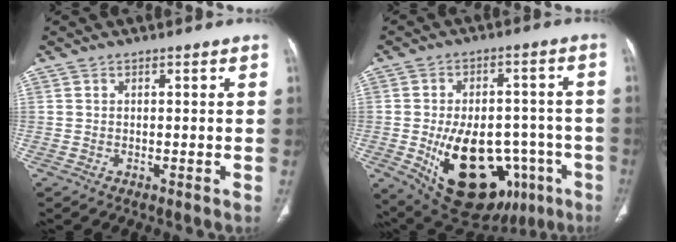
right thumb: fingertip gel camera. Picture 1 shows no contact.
{"total": 23.4, "force": [-8.1, 14.0, 16.8], "torque": [-0.234, 0.017, -0.090]}